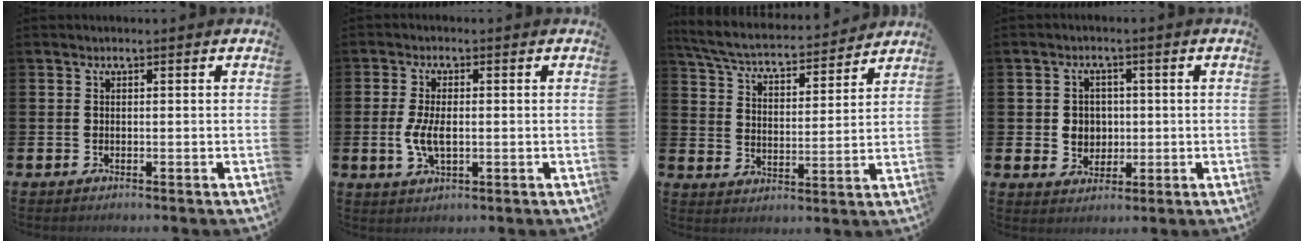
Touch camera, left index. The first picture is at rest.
{"total": 4.4, "force": [-0.2, 2.1, 3.9], "torque": [-0.074, 0.003, -0.007]}
{"total": 5.9, "force": [5.5, 1.0, 1.6], "torque": [-0.058, -0.043, 0.091]}
{"total": 3.5, "force": [0.6, 3.3, 0.9], "torque": [-0.011, 0.002, 0.002]}